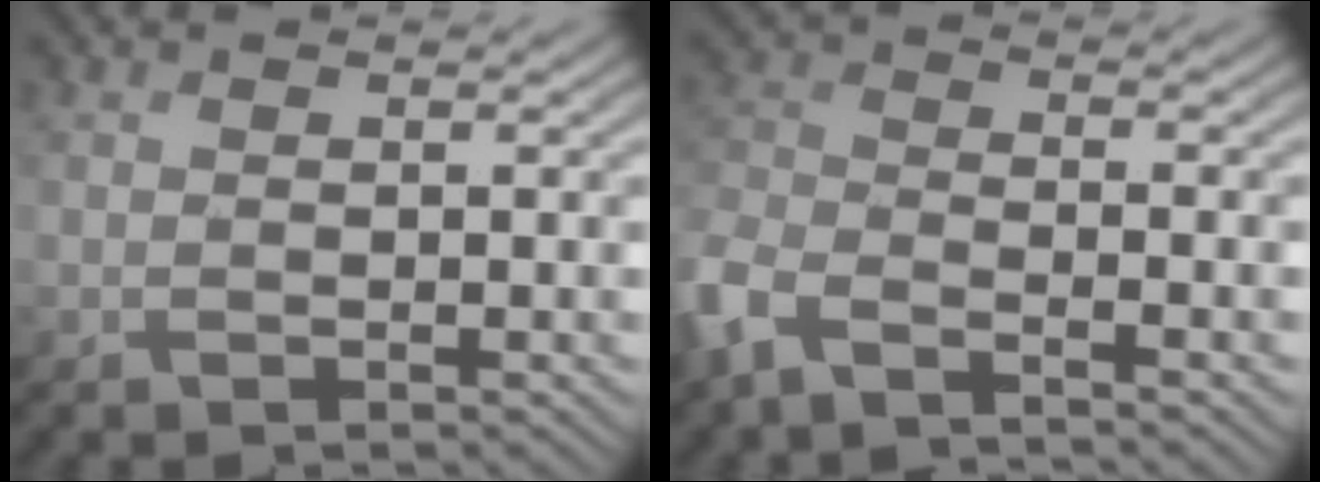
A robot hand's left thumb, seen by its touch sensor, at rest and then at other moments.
{"total": 6.1, "force": [-4.3, 2.1, 3.9], "torque": [-0.100, -0.011, -0.099]}